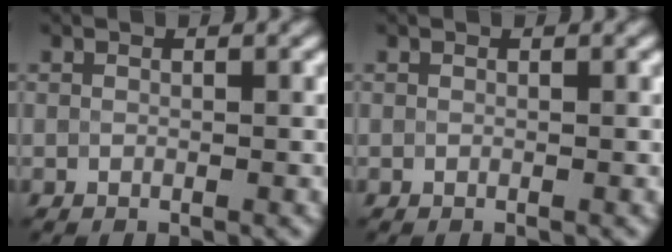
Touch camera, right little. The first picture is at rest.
{"total": 0.0}